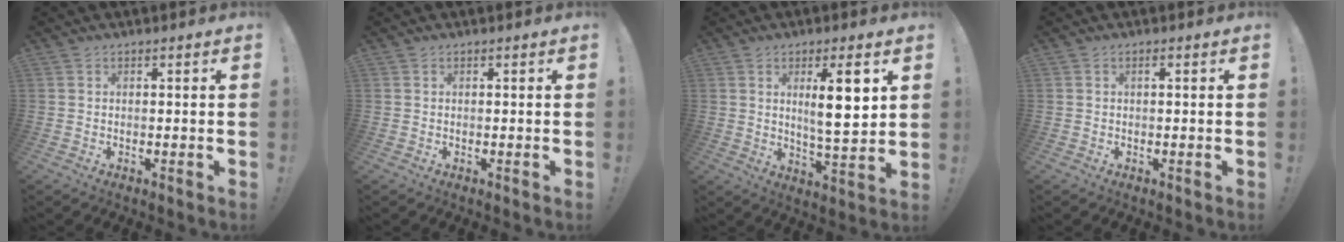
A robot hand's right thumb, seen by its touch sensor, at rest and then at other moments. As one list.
[{"total": 0.0}, {"total": 10.9, "force": [3.3, 2.0, 10.2], "torque": [-0.150, -0.013, 0.045]}, {"total": 0.7, "force": [0.0, 0.0, 0.7], "torque": [-0.012, 0.000, -0.001]}]